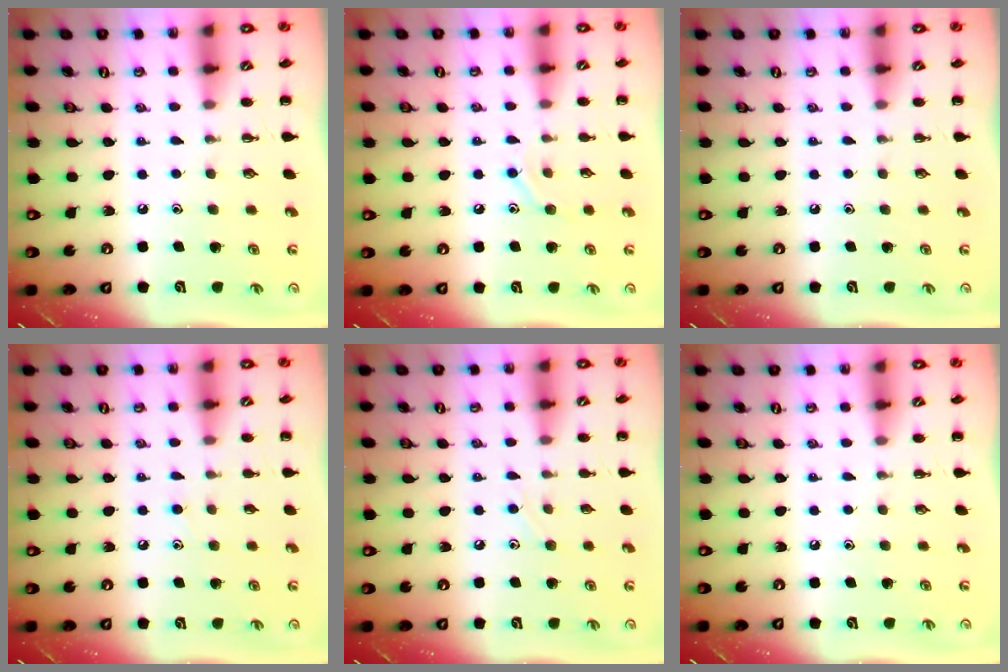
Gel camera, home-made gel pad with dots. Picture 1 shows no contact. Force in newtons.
{"total": 8.2, "press": 8.1, "slide": 1.5}
{"total": 0.0}
{"total": 6.3, "press": 5.9, "slide": 2.3}
{"total": 4.0, "press": 3.7, "slide": 1.4}
{"total": 0.0}